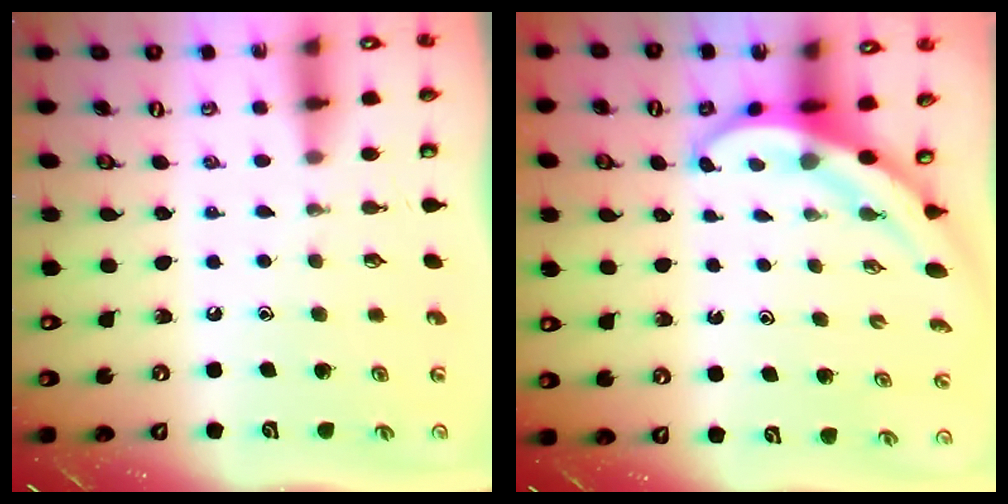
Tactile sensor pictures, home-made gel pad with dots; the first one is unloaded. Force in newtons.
{"total": 3.8, "press": 3.7, "slide": 0.3}